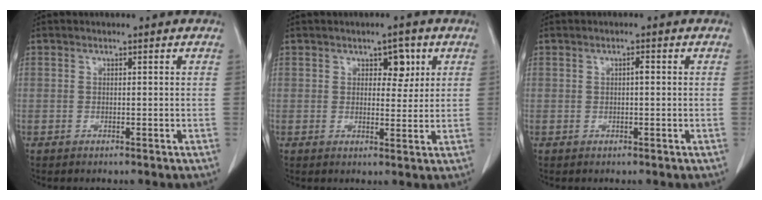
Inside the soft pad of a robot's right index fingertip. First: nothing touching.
{"total": 3.5, "force": [1.5, 2.0, 2.4], "torque": [-0.025, 0.004, 0.021]}
{"total": 0.8, "force": [0.0, 0.2, 0.8], "torque": [-0.013, 0.002, 0.001]}